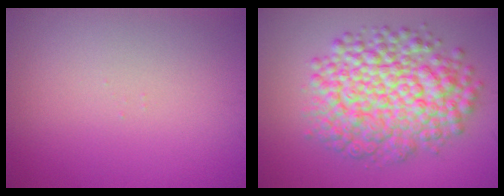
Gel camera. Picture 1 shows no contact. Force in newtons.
{"total": 9.5, "press": 9.5, "slide": 0.3}